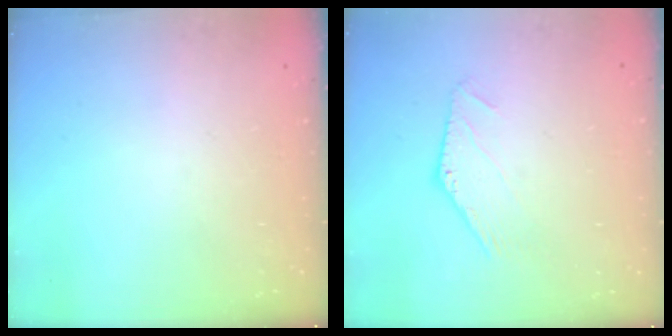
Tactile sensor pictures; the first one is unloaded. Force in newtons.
{"total": 0.0}